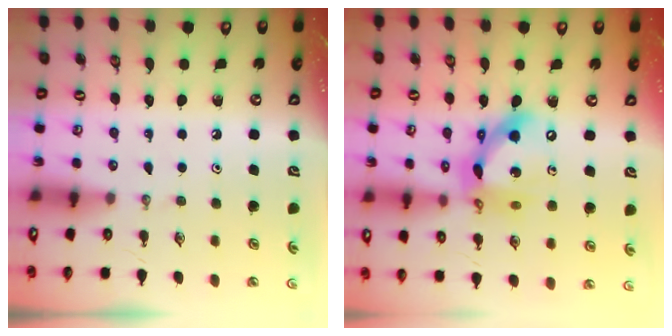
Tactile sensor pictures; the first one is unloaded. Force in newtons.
{"total": 13.6, "press": 13.5, "slide": 1.7}